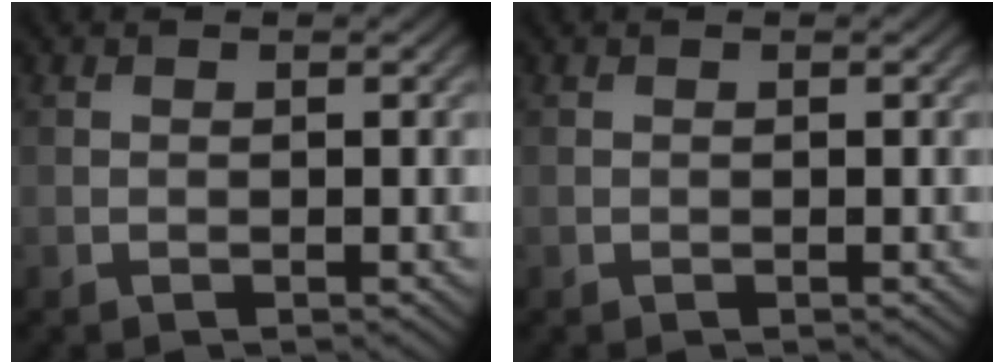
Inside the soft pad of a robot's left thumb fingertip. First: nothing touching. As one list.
[{"total": 0.0}]